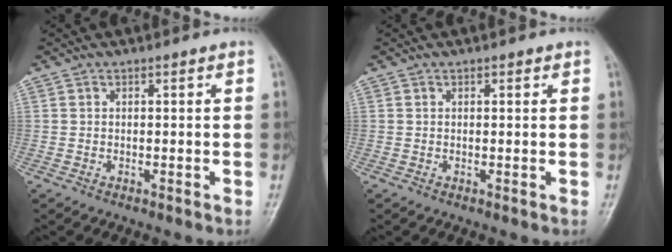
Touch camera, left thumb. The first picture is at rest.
{"total": 0.8, "force": [0.4, 0.4, 0.5], "torque": [-0.003, -0.001, 0.004]}